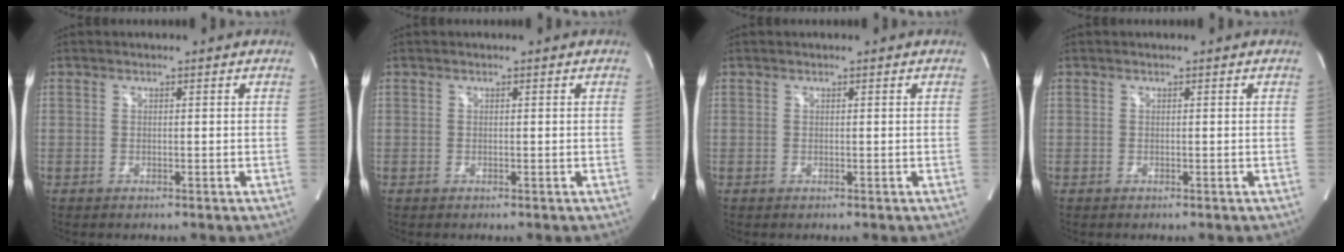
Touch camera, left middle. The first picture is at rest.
{"total": 0.0}
{"total": 0.0}
{"total": 0.0}